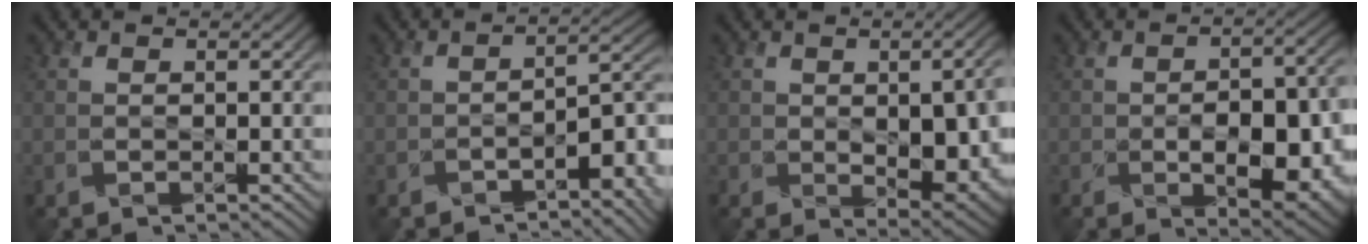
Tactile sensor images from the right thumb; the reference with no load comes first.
{"total": 5.4, "force": [-3.1, 2.0, 3.9], "torque": [-0.043, 0.002, -0.049]}
{"total": 10.3, "force": [-1.5, 6.1, 8.1], "torque": [-0.111, -0.036, 0.005]}
{"total": 10.8, "force": [-2.9, 5.8, 8.6], "torque": [-0.113, -0.019, -0.026]}